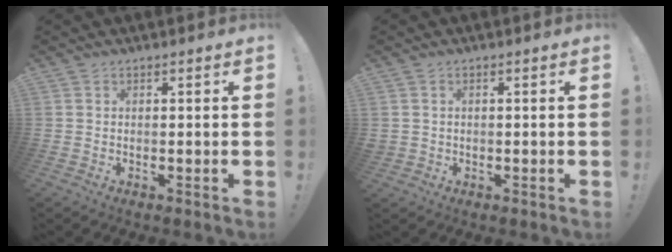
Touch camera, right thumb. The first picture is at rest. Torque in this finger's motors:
{"motor_torque": [0.03, 0.83, 1.70, -0.26, 0.32]}